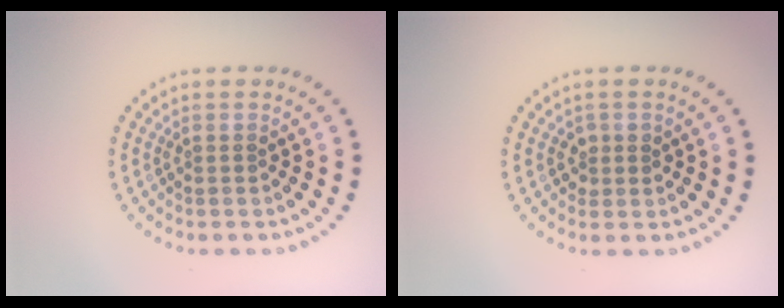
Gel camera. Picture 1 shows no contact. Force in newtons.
{"total": 1.2, "press": 1.1, "slide": 0.3}